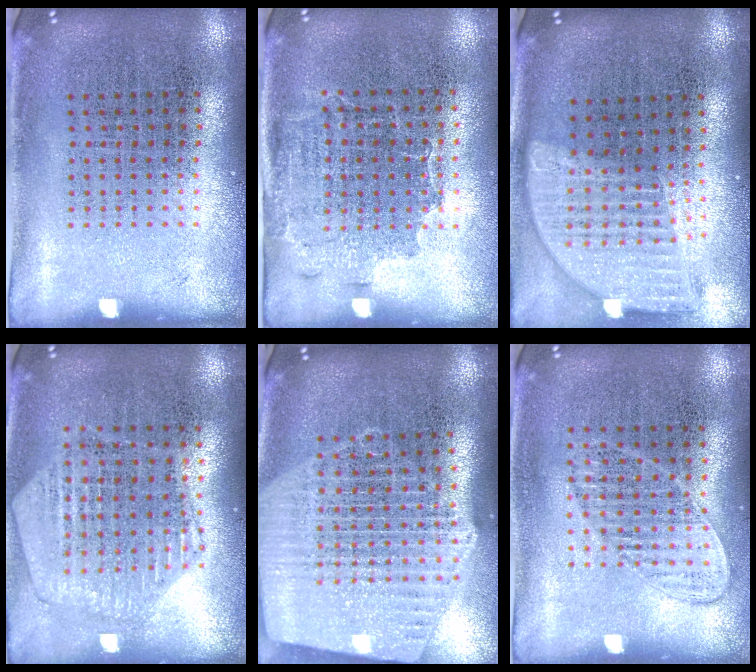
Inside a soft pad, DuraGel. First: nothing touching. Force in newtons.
{"total": 1.6, "press": 1.3, "slide": 0.9}
{"total": 2.0, "press": 1.6, "slide": 1.2}
{"total": 1.2, "press": 1.2, "slide": 0.2}
{"total": 2.6, "press": 2.2, "slide": 1.4}
{"total": 1.0, "press": 1.0, "slide": 0.3}